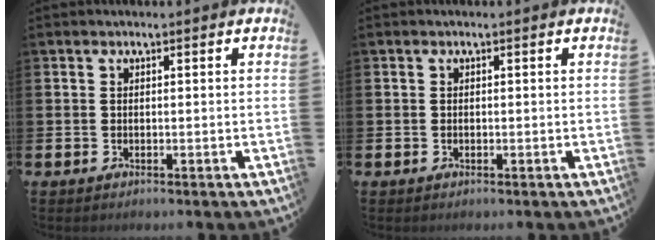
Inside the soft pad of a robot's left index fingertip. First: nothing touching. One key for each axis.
{"total": 0.0}